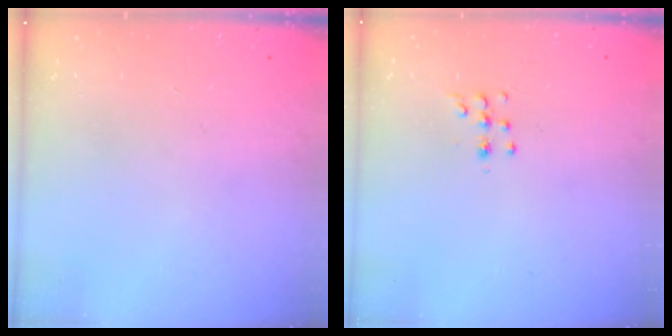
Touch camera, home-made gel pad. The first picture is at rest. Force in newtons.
{"total": 7.6, "press": 7.5, "slide": 1.2}